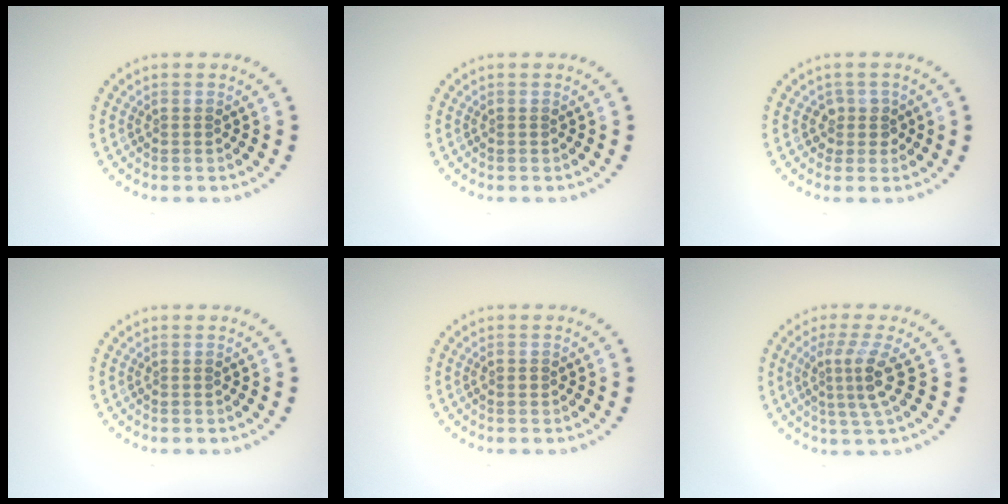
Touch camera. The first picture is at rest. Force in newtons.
{"total": 0.0}
{"total": 1.6, "press": 1.3, "slide": 1.0}
{"total": 0.0}
{"total": 0.8, "press": 0.8, "slide": 0.0}
{"total": 3.4, "press": 2.4, "slide": 2.5}